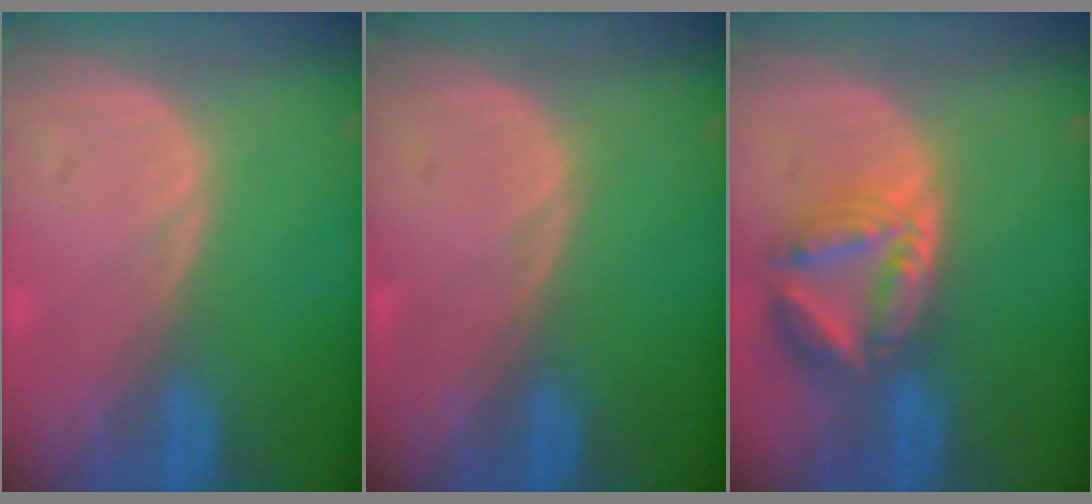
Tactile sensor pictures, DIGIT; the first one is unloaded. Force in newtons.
{"total": 0.0}
{"total": 7.9, "press": 6.9, "slide": 3.9}